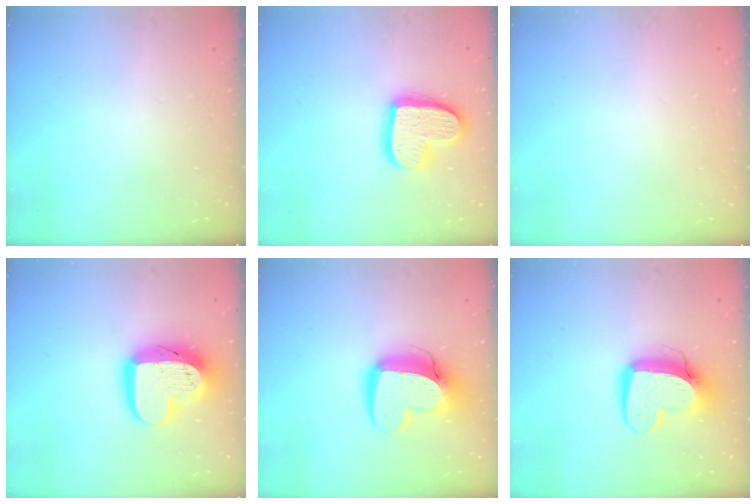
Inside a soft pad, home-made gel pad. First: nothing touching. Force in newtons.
{"total": 16.2, "press": 16.1, "slide": 1.3}
{"total": 0.0}
{"total": 17.0, "press": 17.0, "slide": 1.3}
{"total": 15.5, "press": 15.5, "slide": 1.2}
{"total": 13.0, "press": 12.9, "slide": 1.4}